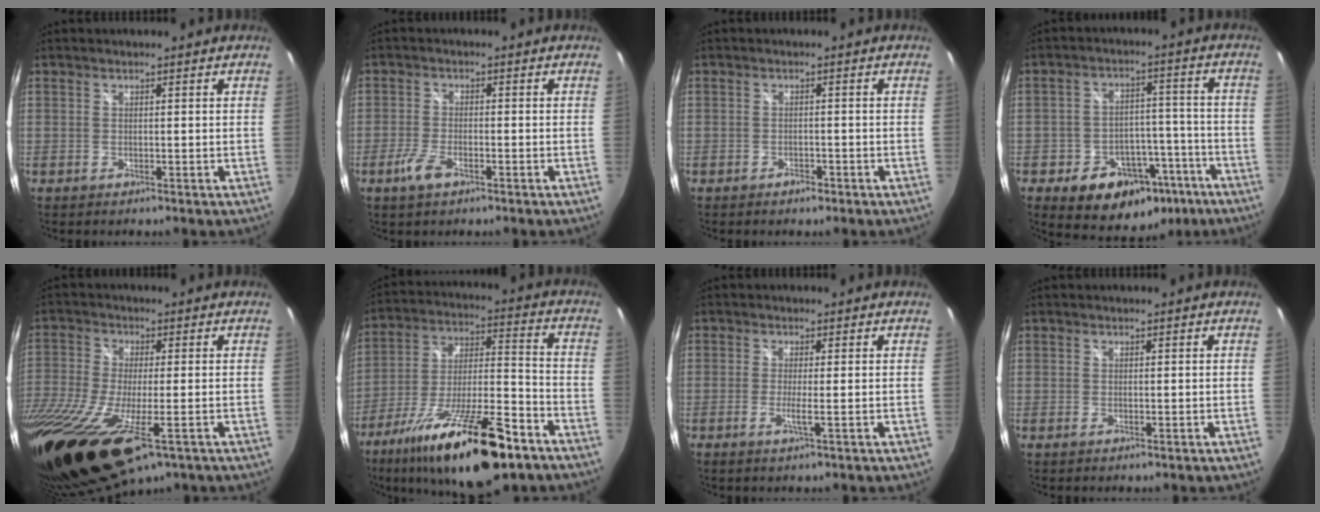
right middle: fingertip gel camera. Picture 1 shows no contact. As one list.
[{"total": 4.1, "force": [-2.4, 1.6, 2.9], "torque": [-0.074, -0.004, -0.047]}, {"total": 1.6, "force": [-1.2, 0.9, 0.6], "torque": [-0.013, -0.001, -0.018]}, {"total": 16.4, "force": [-9.3, 11.0, 7.7], "torque": [-0.142, 0.030, -0.106]}, {"total": 21.7, "force": [-9.8, 8.2, 17.5], "torque": [-0.382, -0.091, -0.170]}, {"total": 24.9, "force": [-15.9, 6.6, 18.0], "torque": [-0.321, -0.037, -0.259]}, {"total": 2.1, "force": [-0.6, -0.5, 1.9], "torque": [-0.038, -0.007, -0.013]}, {"total": 0.0}]